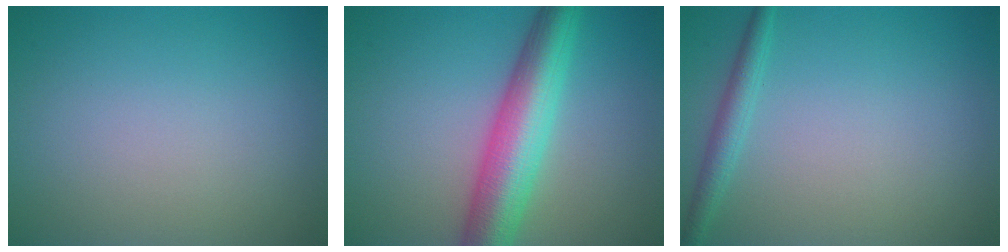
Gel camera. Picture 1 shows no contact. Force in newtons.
{"total": 7.5, "press": 7.5, "slide": 0.1}
{"total": 1.8, "press": 1.8, "slide": 0.1}